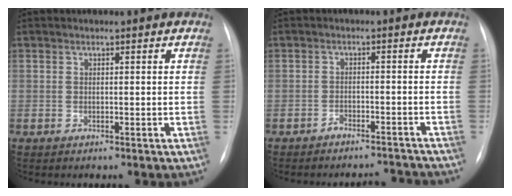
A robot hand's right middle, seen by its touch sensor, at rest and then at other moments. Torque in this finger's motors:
{"motor_torque": [-0.31, -0.53, 0.04, 0.01]}